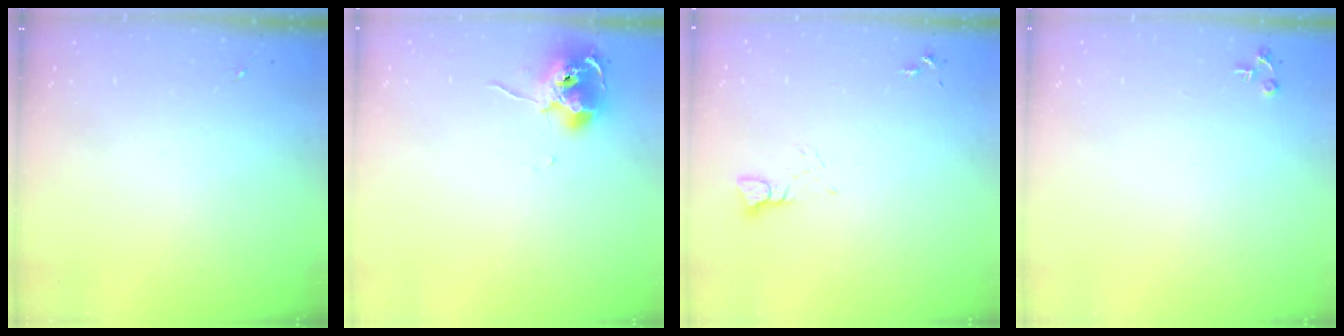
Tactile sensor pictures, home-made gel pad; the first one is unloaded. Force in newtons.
{"total": 10.3, "press": 10.3, "slide": 0.9}
{"total": 3.3, "press": 3.3, "slide": 0.0}
{"total": 4.3, "press": 4.3, "slide": 0.5}